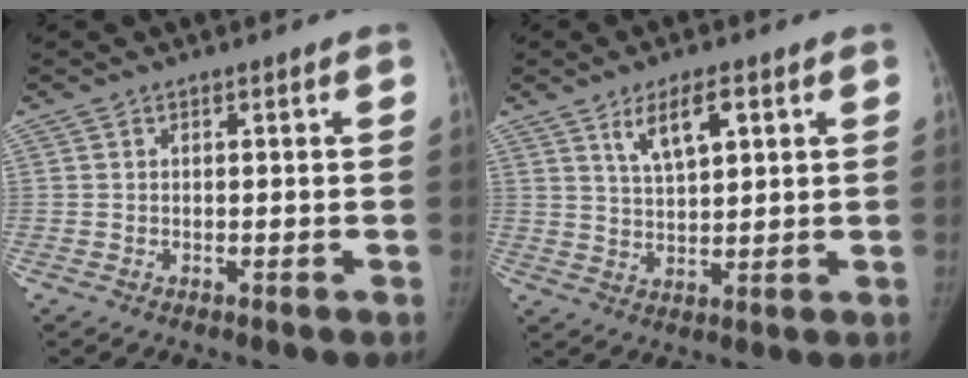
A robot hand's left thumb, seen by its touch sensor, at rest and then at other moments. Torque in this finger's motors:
{"motor_torque": [0.14, 0.21, 0.91, -0.83, 0.08]}